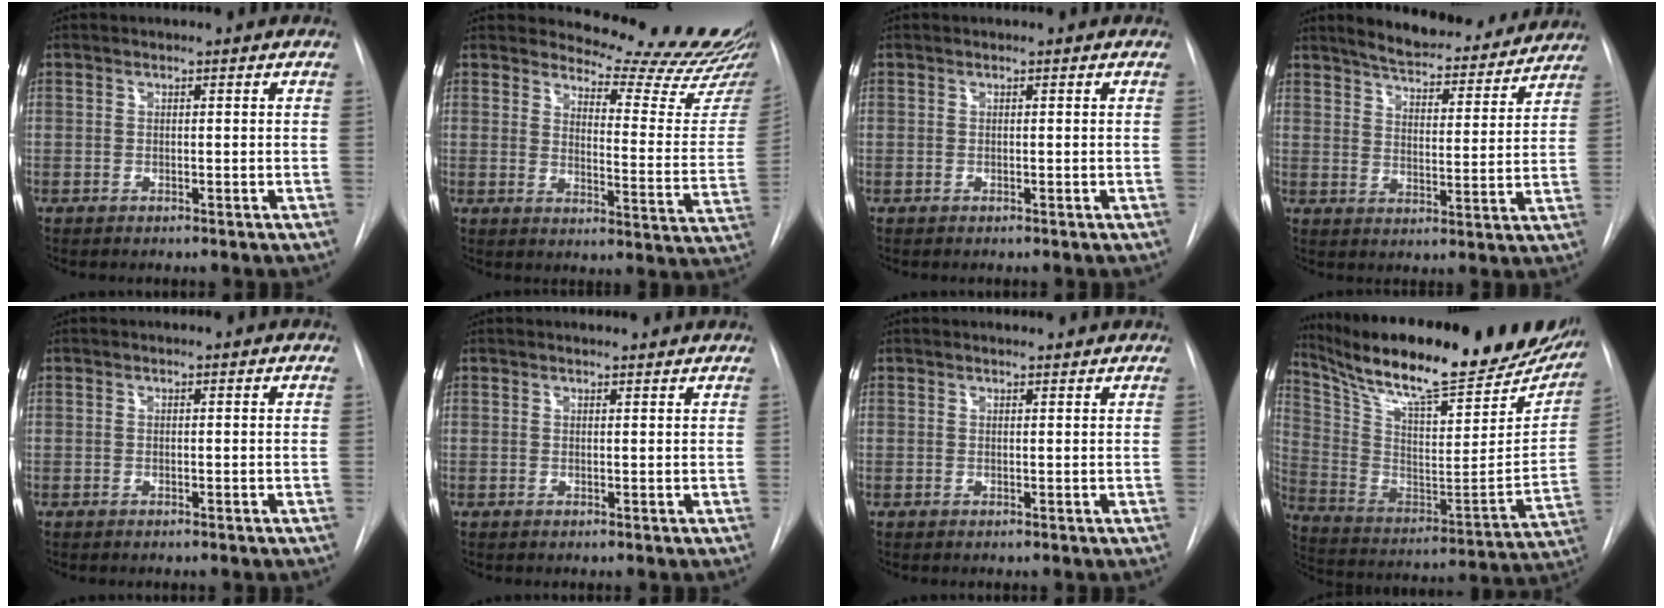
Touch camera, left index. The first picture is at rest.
{"total": 16.8, "force": [16.4, 0.2, 3.8], "torque": [-0.045, -0.137, 0.181]}
{"total": 0.0}
{"total": 16.1, "force": [14.8, 3.4, 5.4], "torque": [-0.065, -0.012, 0.196]}
{"total": 0.0}
{"total": 3.2, "force": [3.1, 0.4, 0.5], "torque": [-0.011, 0.011, 0.036]}
{"total": 2.8, "force": [2.8, 0.3, 0.5], "torque": [-0.011, 0.012, 0.033]}
{"total": 31.5, "force": [26.0, 6.8, 16.5], "torque": [-0.287, -0.046, 0.373]}